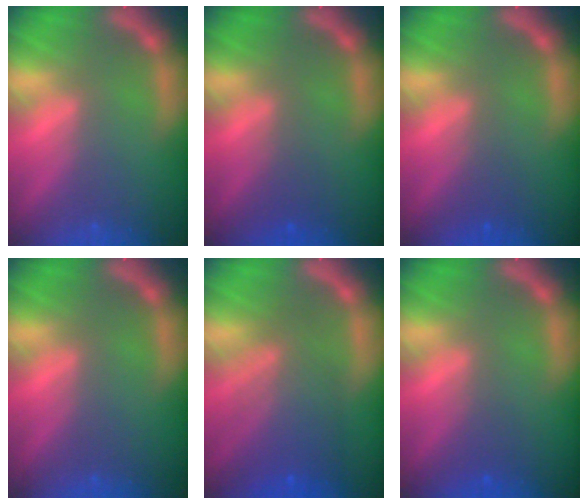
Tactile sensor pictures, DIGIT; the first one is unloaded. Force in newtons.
{"total": 1.5}
{"total": 1.5}
{"total": 0.0}
{"total": 6.6}
{"total": 1.5}